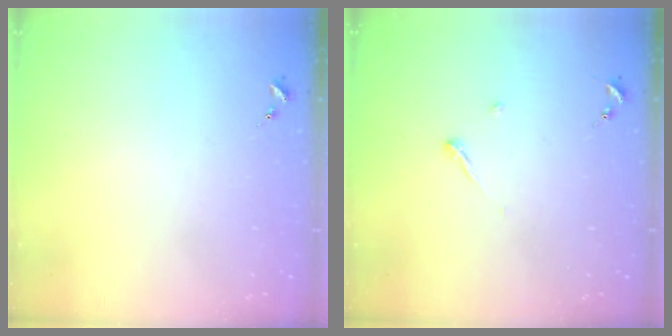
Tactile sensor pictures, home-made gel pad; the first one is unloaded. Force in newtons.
{"total": 3.4, "press": 3.4, "slide": 0.4}